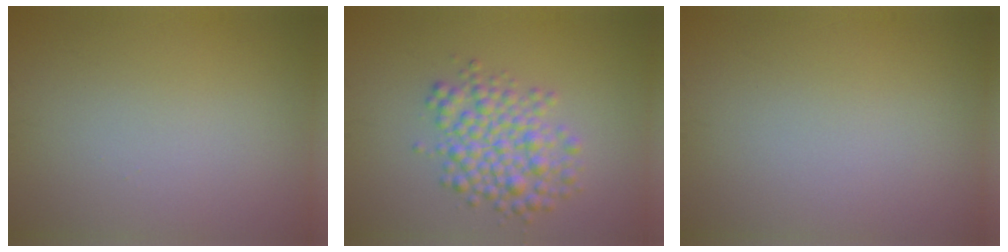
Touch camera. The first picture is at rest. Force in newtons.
{"total": 4.6, "press": 4.6, "slide": 0.1}
{"total": 0.0}